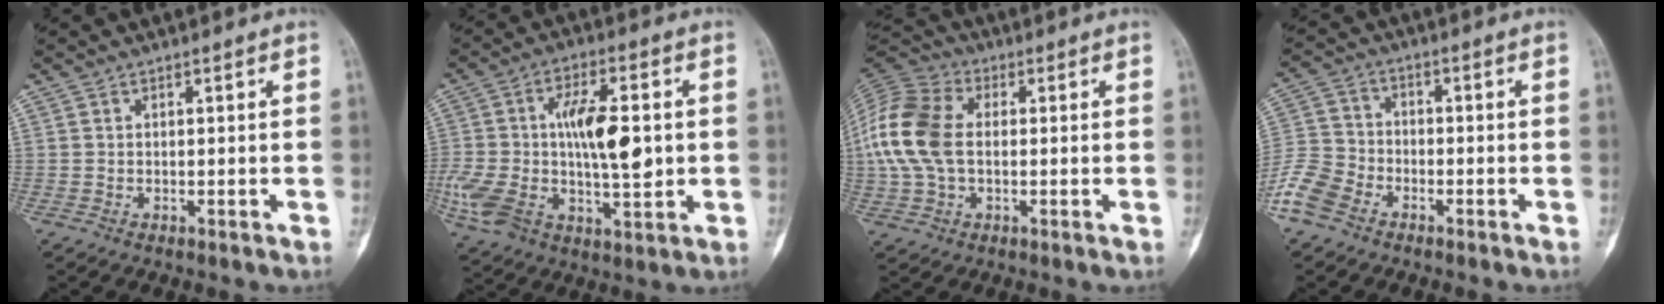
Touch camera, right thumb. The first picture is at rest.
{"total": 19.6, "force": [0.1, 9.7, 17.1], "torque": [-0.325, 0.012, 0.008]}
{"total": 14.0, "force": [0.6, 8.9, 10.8], "torque": [-0.240, 0.025, 0.006]}
{"total": 8.3, "force": [-5.2, 5.5, 3.4], "torque": [-0.072, 0.021, -0.115]}